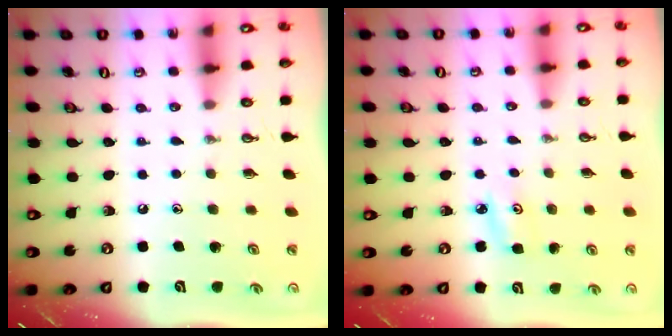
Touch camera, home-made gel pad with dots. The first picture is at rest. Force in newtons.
{"total": 4.8, "press": 4.8, "slide": 0.4}